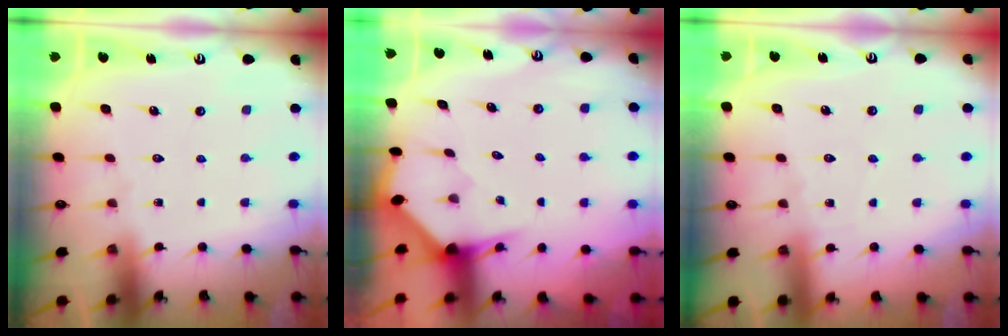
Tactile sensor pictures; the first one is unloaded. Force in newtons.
{"total": 3.3, "press": 3.3, "slide": 0.3}
{"total": 4.2, "press": 4.1, "slide": 0.5}